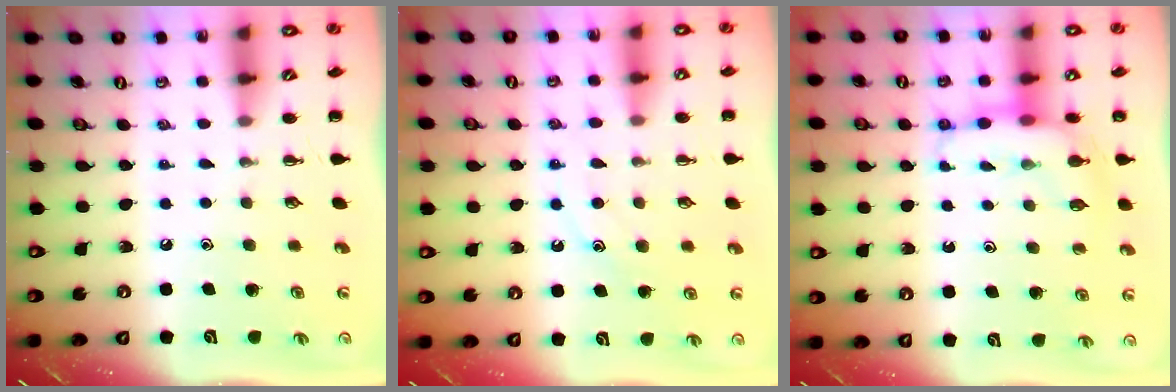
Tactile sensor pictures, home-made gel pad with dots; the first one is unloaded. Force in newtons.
{"total": 11.2, "press": 11.2, "slide": 1.1}
{"total": 10.1, "press": 10.0, "slide": 1.7}